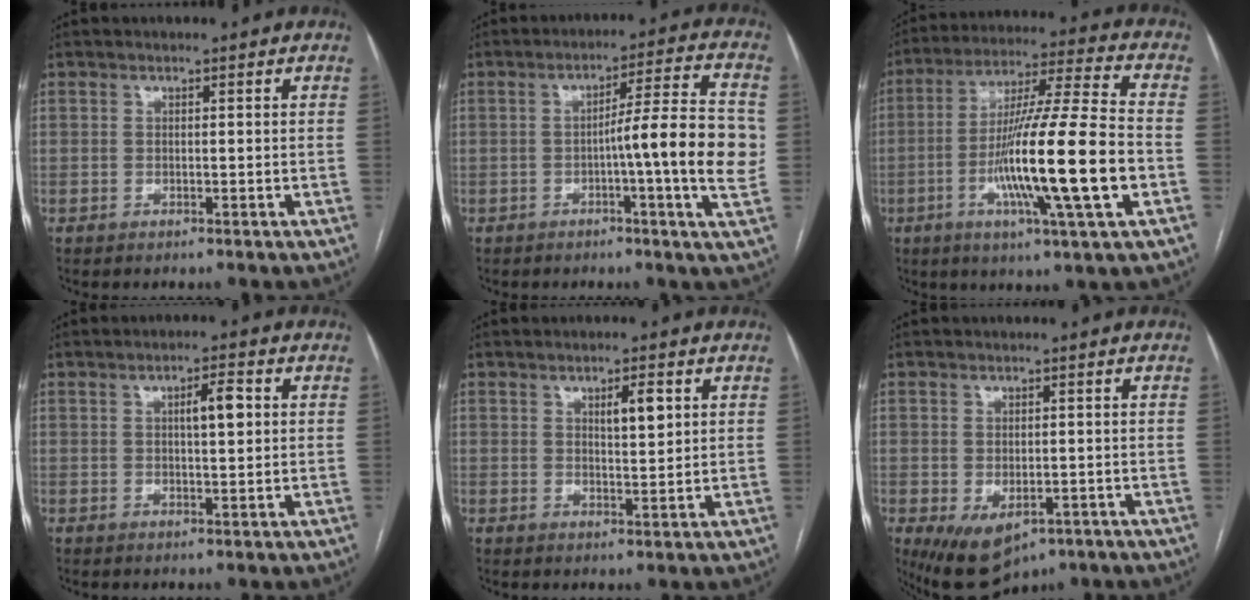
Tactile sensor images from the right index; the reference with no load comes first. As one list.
[{"total": 12.2, "force": [-1.4, -0.4, 12.1], "torque": [-0.171, 0.008, -0.027]}, {"total": 19.5, "force": [-4.7, -0.2, 18.9], "torque": [-0.335, -0.012, -0.086]}, {"total": 4.0, "force": [0.8, 0.8, 3.8], "torque": [-0.061, 0.007, 0.012]}, {"total": 3.6, "force": [1.4, 1.0, 3.1], "torque": [-0.048, -0.001, 0.024]}, {"total": 8.1, "force": [-3.9, 4.6, 5.4], "torque": [-0.083, -0.011, -0.048]}]